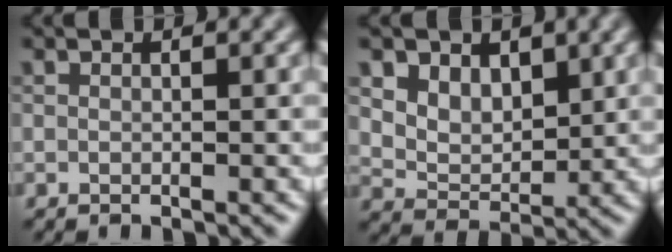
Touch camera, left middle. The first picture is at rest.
{"total": 4.6, "force": [2.4, 3.2, 2.2], "torque": [-0.058, -0.021, 0.057]}